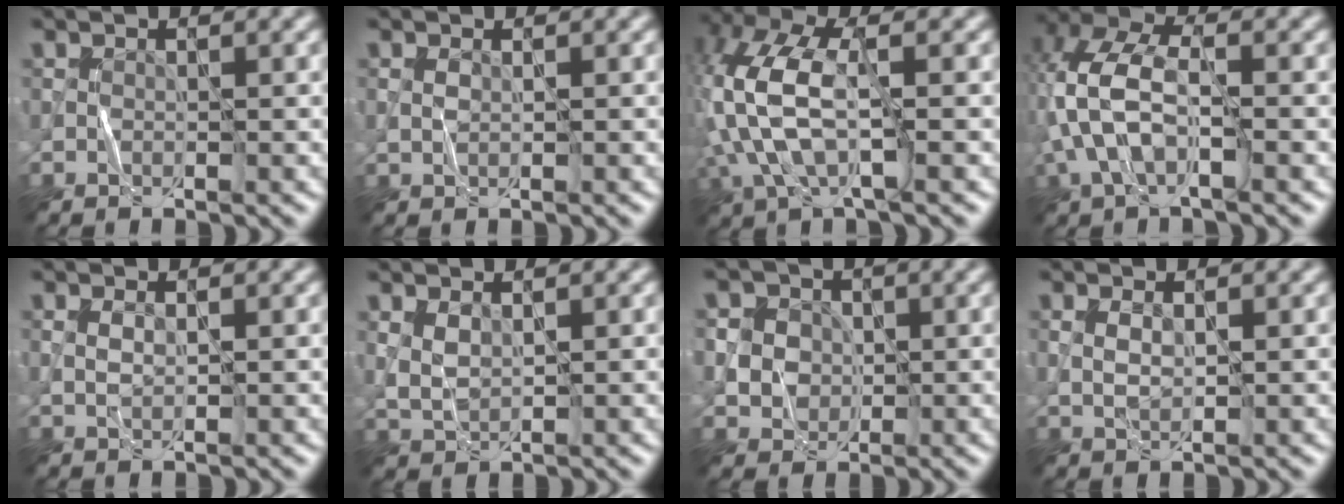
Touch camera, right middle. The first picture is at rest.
{"total": 0.8, "force": [0.2, 0.4, 0.7], "torque": [-0.017, 0.001, 0.003]}
{"total": 9.0, "force": [-0.4, 4.2, 8.0], "torque": [-0.198, 0.013, -0.017]}
{"total": 7.1, "force": [-0.9, 3.6, 6.0], "torque": [-0.143, 0.019, -0.027]}
{"total": 1.2, "force": [0.2, 0.5, 1.0], "torque": [-0.024, 0.001, 0.004]}
{"total": 1.8, "force": [0.8, 0.9, 1.3], "torque": [-0.033, -0.002, 0.022]}
{"total": 6.2, "force": [1.4, 5.6, 2.2], "torque": [-0.046, 0.029, 0.015]}
{"total": 1.5, "force": [0.4, 0.7, 1.3], "torque": [-0.032, 0.000, 0.009]}